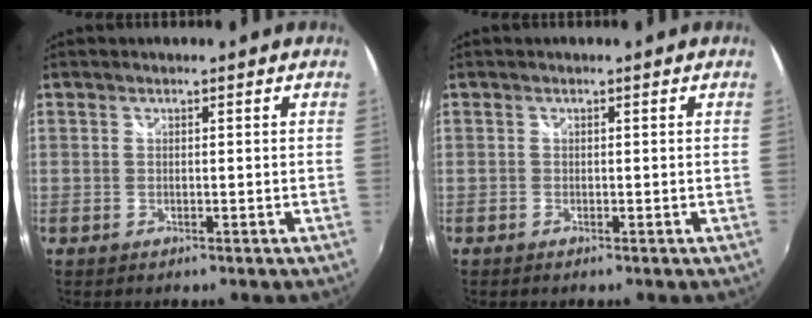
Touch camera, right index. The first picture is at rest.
{"total": 0.0}